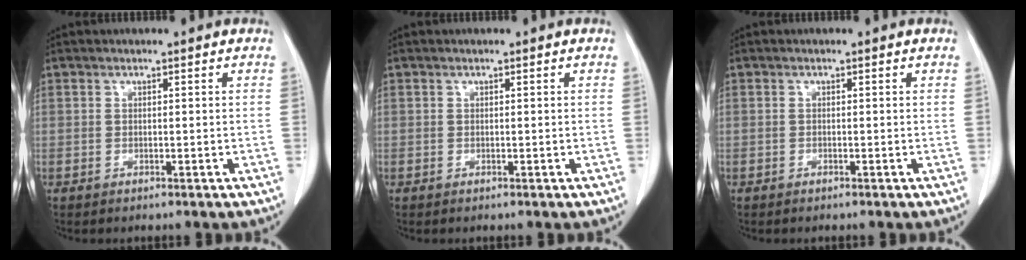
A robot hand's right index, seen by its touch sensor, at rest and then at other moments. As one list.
[{"total": 0.0}, {"total": 0.0}]